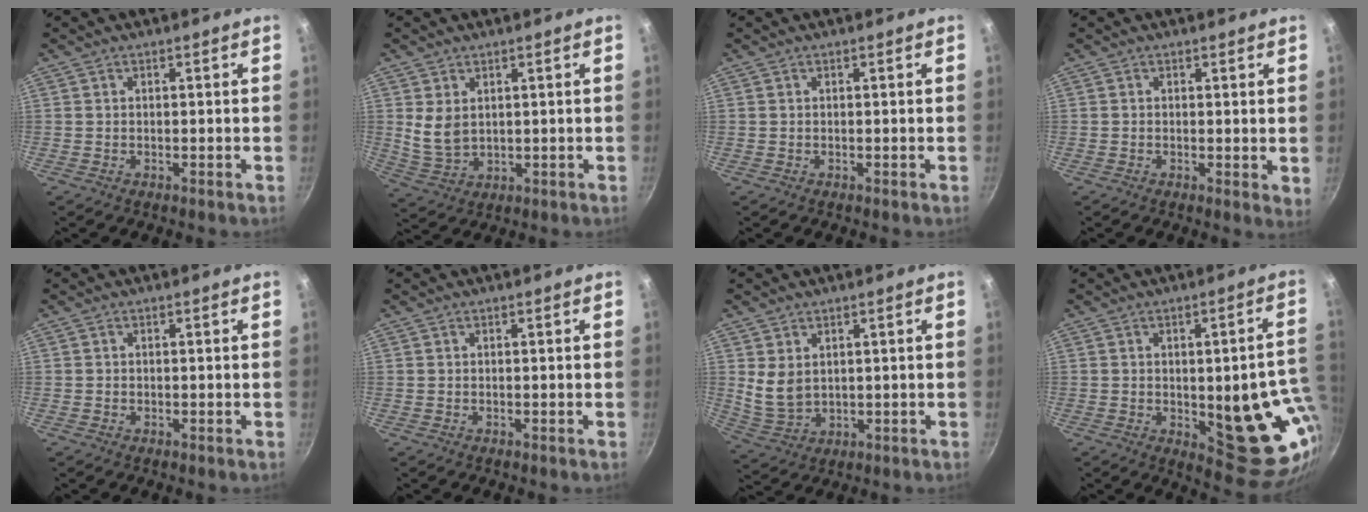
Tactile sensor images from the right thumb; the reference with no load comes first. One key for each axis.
{"total": 5.7, "fx": 1.7, "fy": 3.9, "fz": 3.9, "tx": -0.067, "ty": -0.018, "tz": 0.046}
{"total": 0.0}
{"total": 2.1, "fx": 0.5, "fy": 0.9, "fz": 1.8, "tx": -0.021, "ty": -0.005, "tz": 0.005}
{"total": 0.0}
{"total": 0.0}
{"total": 6.0, "fx": 1.8, "fy": 4.2, "fz": 3.9, "tx": -0.066, "ty": -0.018, "tz": 0.051}
{"total": 18.2, "fx": -1.6, "fy": 7.3, "fz": 16.7, "tx": -0.153, "ty": -0.012, "tz": -0.010}